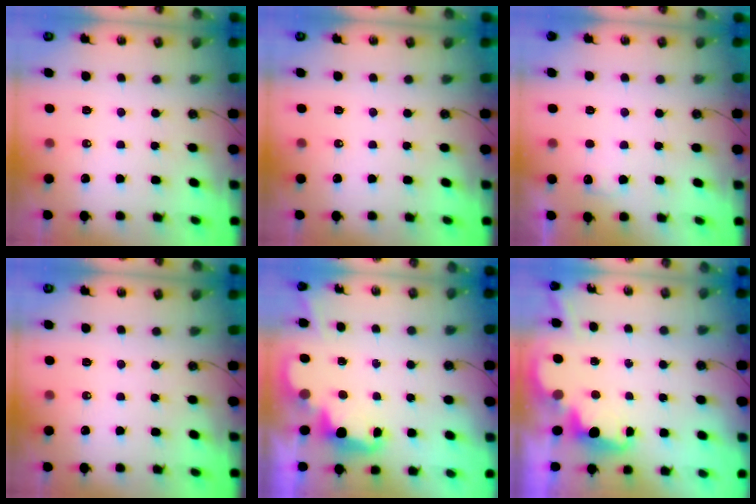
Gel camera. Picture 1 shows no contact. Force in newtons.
{"total": 0.0}
{"total": 5.2, "press": 5.2, "slide": 0.7}
{"total": 0.0}
{"total": 2.5, "press": 2.4, "slide": 0.5}
{"total": 3.5, "press": 3.4, "slide": 0.8}